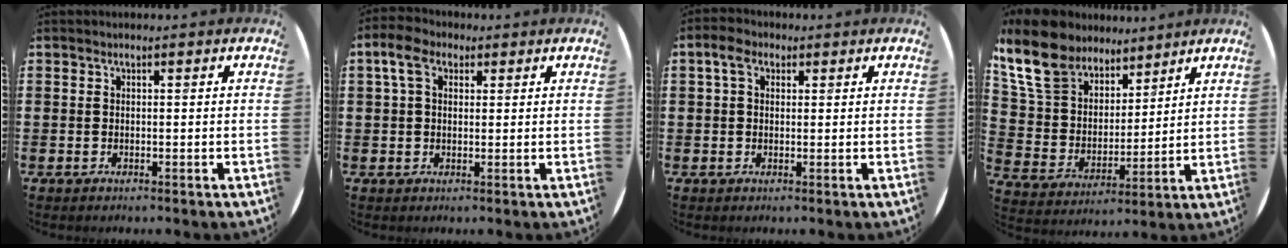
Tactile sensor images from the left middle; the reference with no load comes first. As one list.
[{"total": 4.6, "force": [2.4, 2.8, 2.7], "torque": [-0.053, 0.012, 0.040]}, {"total": 3.0, "force": [1.6, 1.9, 1.7], "torque": [-0.029, 0.007, 0.027]}, {"total": 12.0, "force": [9.9, 5.8, 3.6], "torque": [-0.125, -0.046, 0.188]}]